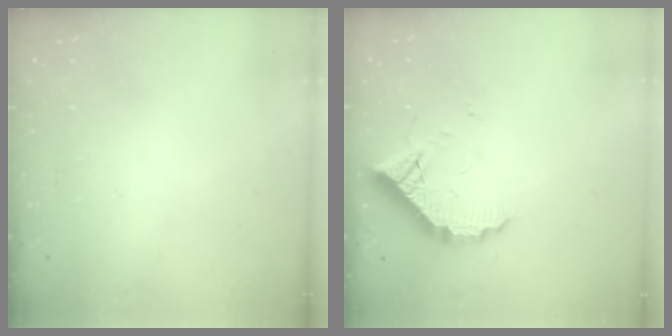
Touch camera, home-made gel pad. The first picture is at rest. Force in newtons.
{"total": 10.3, "press": 10.3, "slide": 0.5}